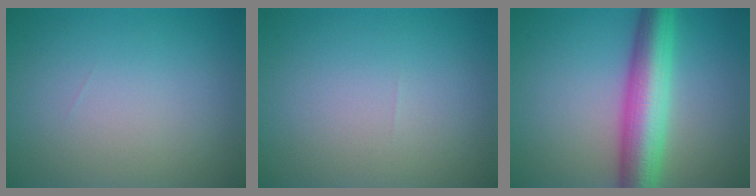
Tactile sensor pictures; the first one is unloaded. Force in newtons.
{"total": 0.0}
{"total": 7.8, "press": 7.8, "slide": 0.1}